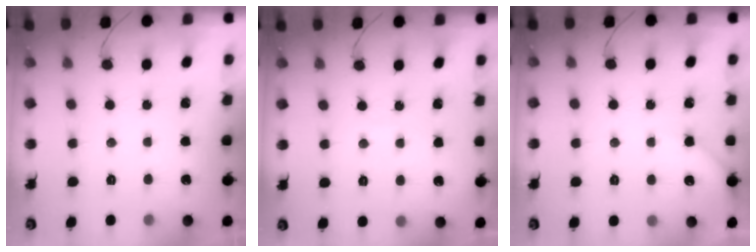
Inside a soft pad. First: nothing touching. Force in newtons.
{"total": 2.4, "press": 2.3, "slide": 0.3}
{"total": 3.7, "press": 3.7, "slide": 0.6}